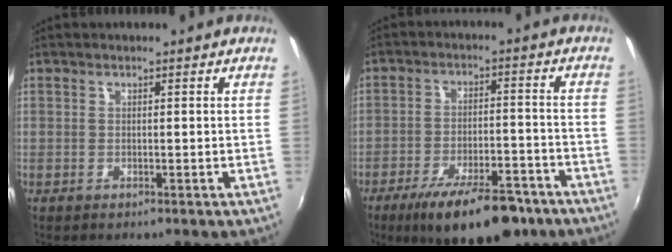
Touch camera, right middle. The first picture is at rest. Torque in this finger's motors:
{"motor_torque": [1.49, -0.65, 0.81, 0.21]}